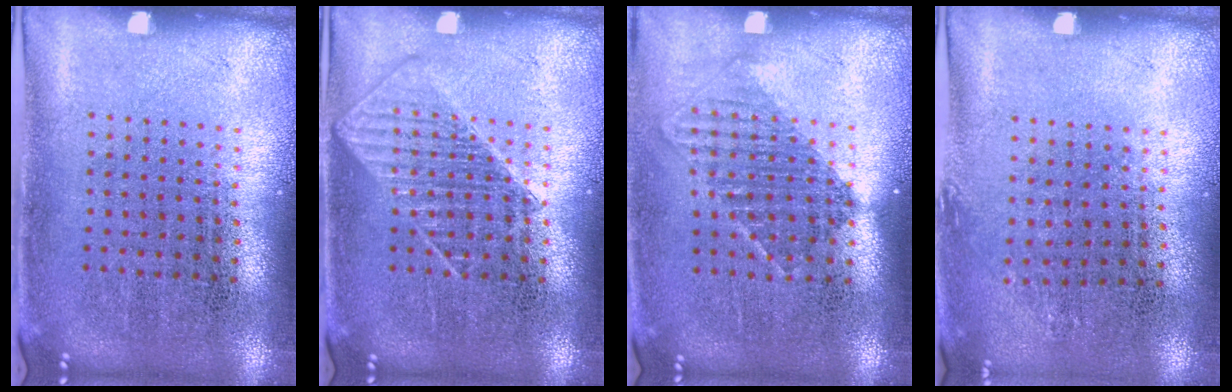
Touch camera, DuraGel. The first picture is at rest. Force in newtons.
{"total": 1.8, "press": 1.8, "slide": 0.4}
{"total": 1.3, "press": 1.1, "slide": 0.7}
{"total": 0.8, "press": 0.7, "slide": 0.4}